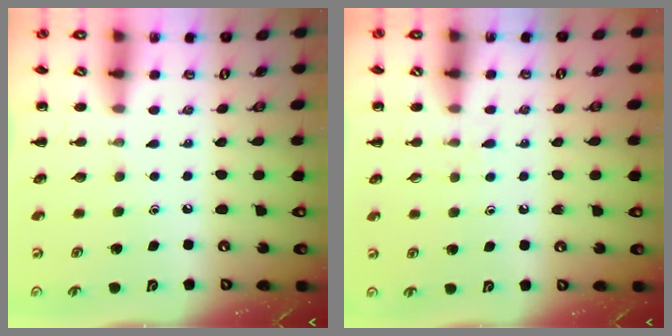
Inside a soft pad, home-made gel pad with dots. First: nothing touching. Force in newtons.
{"total": 3.4, "press": 3.0, "slide": 1.6}